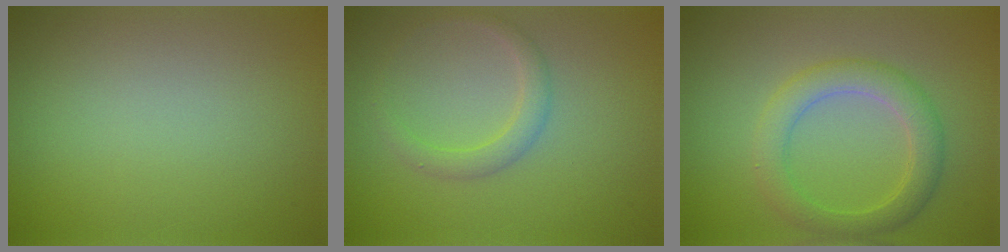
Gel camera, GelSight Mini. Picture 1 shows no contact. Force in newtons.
{"total": 2.0, "press": 2.0, "slide": 0.2}
{"total": 3.7, "press": 3.7, "slide": 0.2}